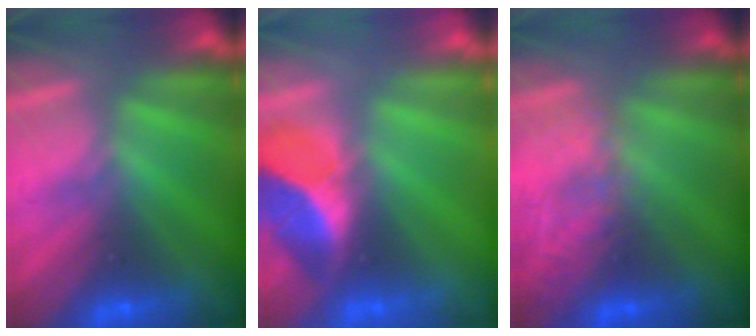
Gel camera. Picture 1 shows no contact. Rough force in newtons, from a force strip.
{"total": 2.6}
{"total": 2.1}